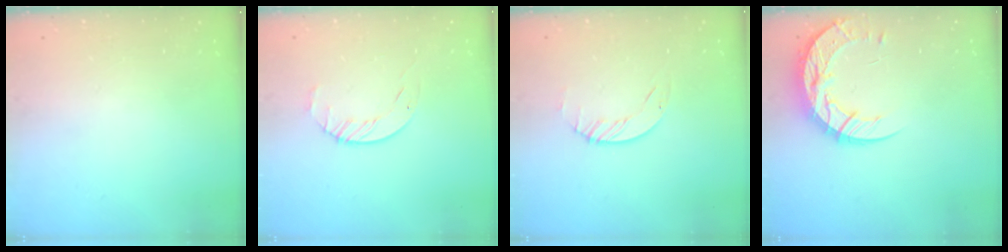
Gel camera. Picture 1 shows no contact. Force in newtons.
{"total": 3.5, "press": 3.4, "slide": 0.4}
{"total": 1.9, "press": 1.9, "slide": 0.2}
{"total": 13.9, "press": 13.8, "slide": 1.0}